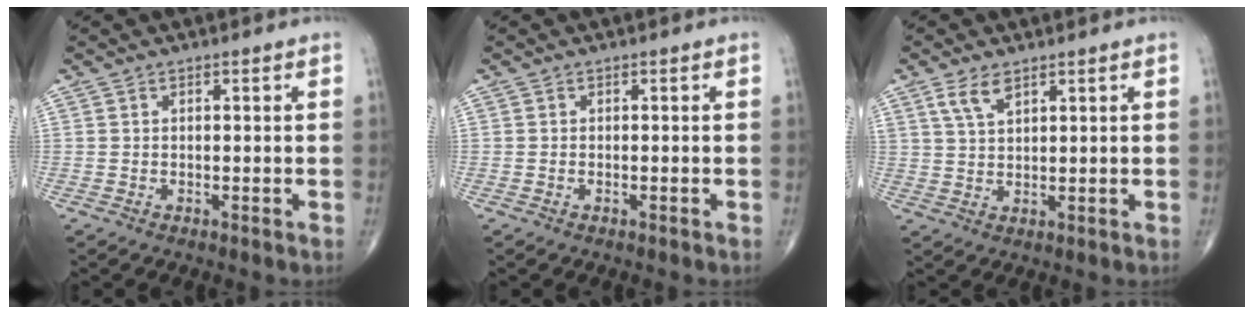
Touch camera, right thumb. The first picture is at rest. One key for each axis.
{"total": 0.0}
{"total": 4.2, "fx": 2.6, "fy": 1.8, "fz": 2.7, "tx": -0.052, "ty": -0.007, "tz": 0.056}